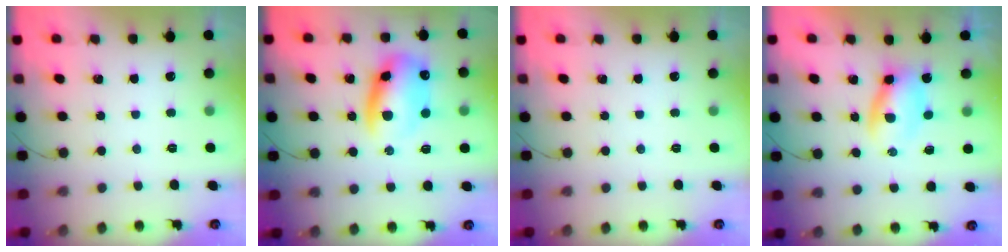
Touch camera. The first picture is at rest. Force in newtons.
{"total": 12.1, "press": 11.8, "slide": 2.4}
{"total": 0.0}
{"total": 3.7, "press": 3.5, "slide": 1.1}